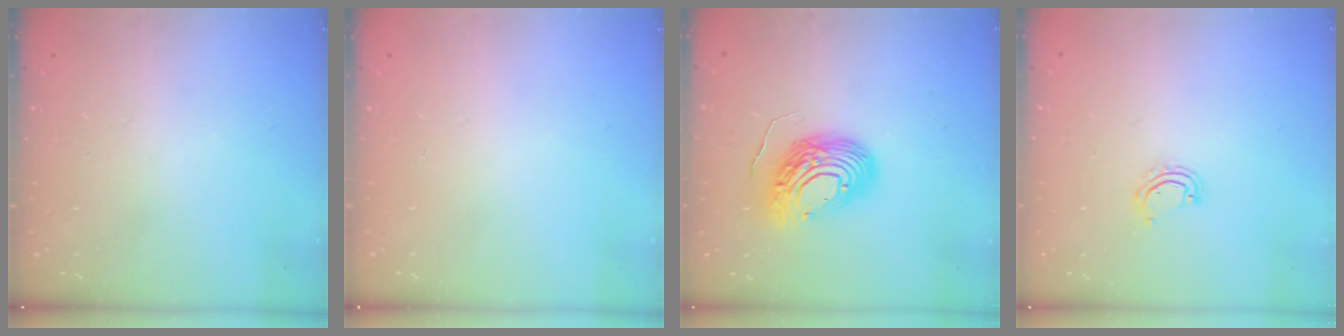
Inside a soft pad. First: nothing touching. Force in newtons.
{"total": 0.0}
{"total": 12.2, "press": 12.0, "slide": 2.4}
{"total": 2.7, "press": 2.7, "slide": 0.2}